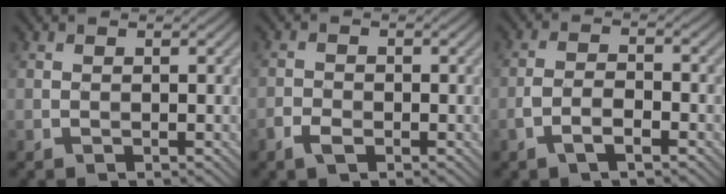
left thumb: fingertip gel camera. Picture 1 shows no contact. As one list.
[{"total": 2.3, "force": [-1.4, 1.2, 1.4], "torque": [-0.032, -0.003, -0.031]}, {"total": 3.5, "force": [-2.1, 1.1, 2.5], "torque": [-0.056, 0.003, -0.045]}]